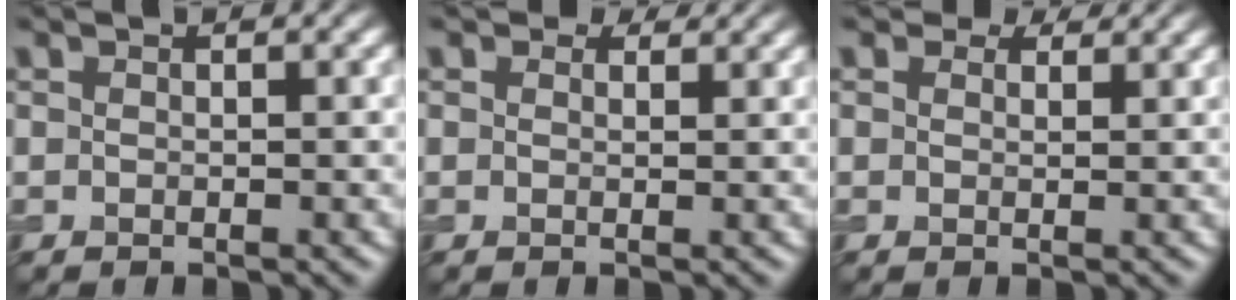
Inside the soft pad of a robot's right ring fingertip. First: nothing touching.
{"total": 1.5, "force": [1.1, 0.8, 0.5], "torque": [-0.011, -0.004, 0.008]}
{"total": 2.1, "force": [1.6, 1.1, 0.8], "torque": [-0.016, -0.002, 0.013]}